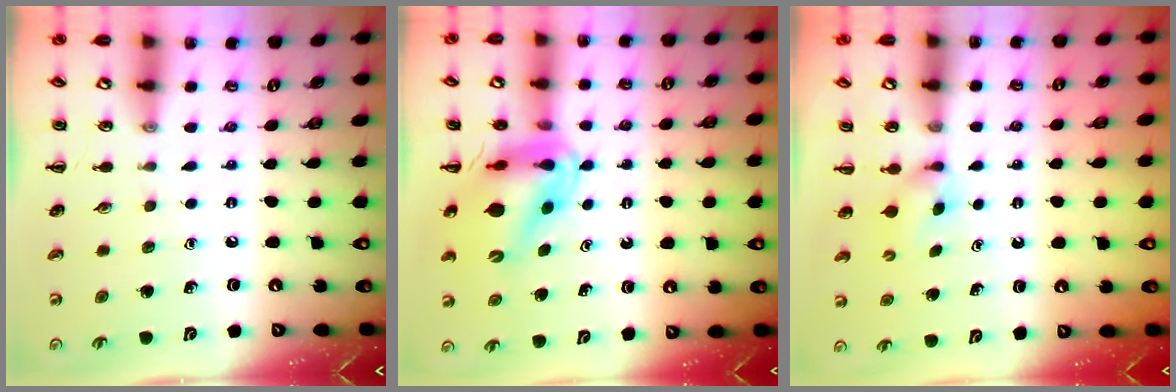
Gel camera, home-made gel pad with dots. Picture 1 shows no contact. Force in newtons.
{"total": 12.8, "press": 12.0, "slide": 4.3}
{"total": 2.4, "press": 2.3, "slide": 0.9}